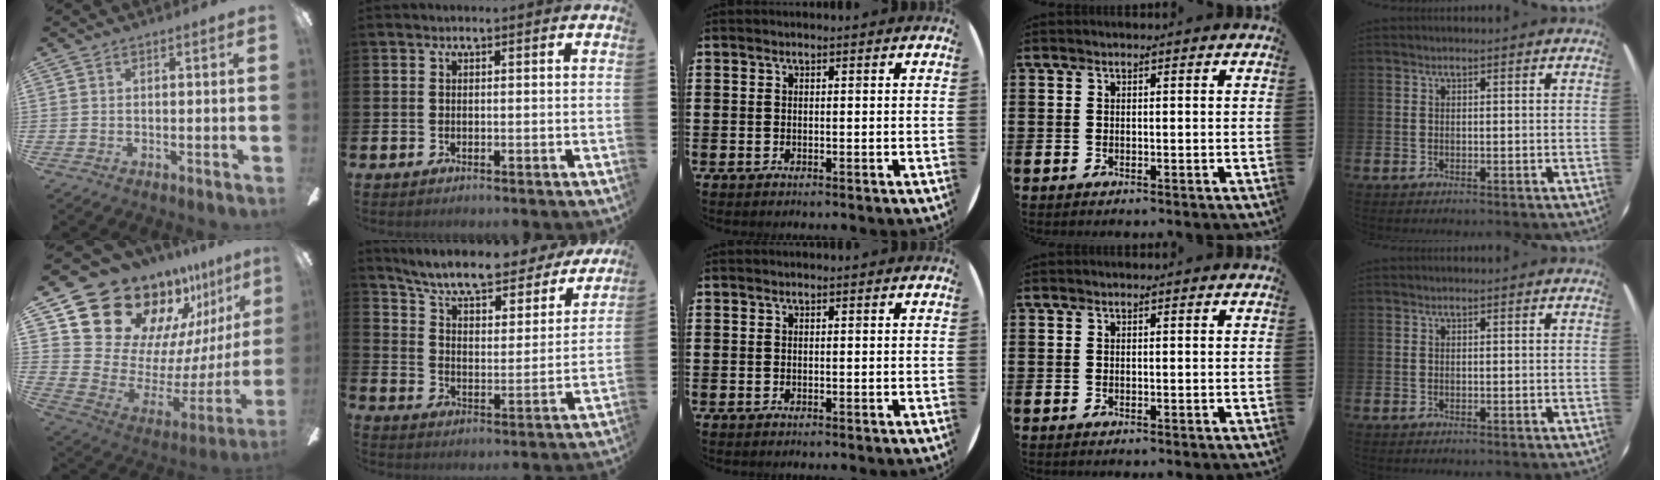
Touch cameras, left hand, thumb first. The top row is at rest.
{"thumb": {"total": 22.8, "force": [18.8, 10.8, 7.1], "torque": [-0.130, -0.145, 0.363]}, "index": {"total": 8.1, "force": [7.4, 1.5, 3.0], "torque": [-0.083, -0.052, 0.122]}}